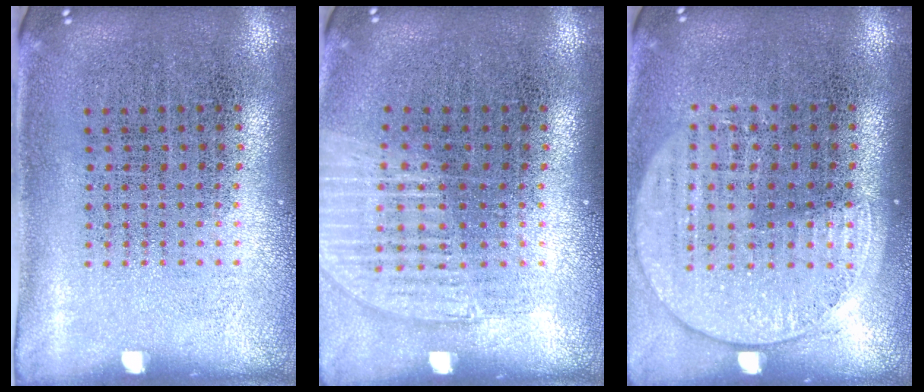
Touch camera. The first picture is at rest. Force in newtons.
{"total": 1.2, "press": 1.1, "slide": 0.4}
{"total": 1.5, "press": 1.4, "slide": 0.5}